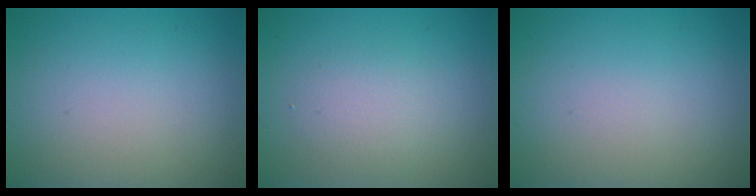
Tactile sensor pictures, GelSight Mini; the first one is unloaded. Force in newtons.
{"total": 2.1, "press": 2.0, "slide": 0.1}
{"total": 0.0}